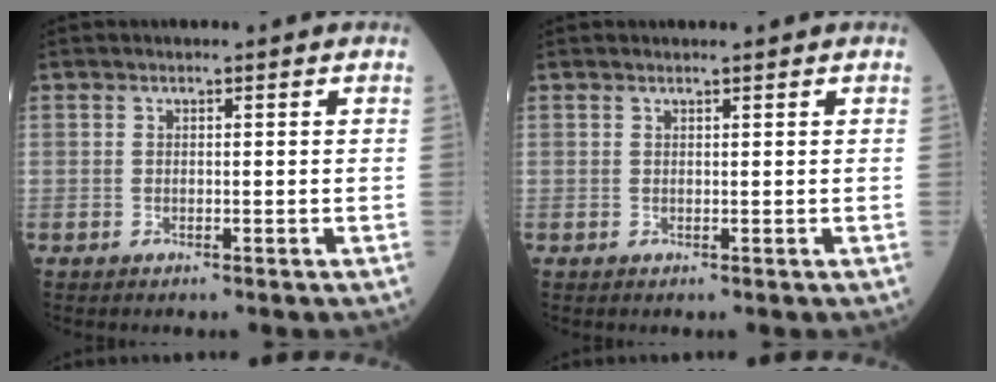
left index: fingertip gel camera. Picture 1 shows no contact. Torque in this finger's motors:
{"motor_torque": [-0.07, 0.08, -0.03, -0.01]}